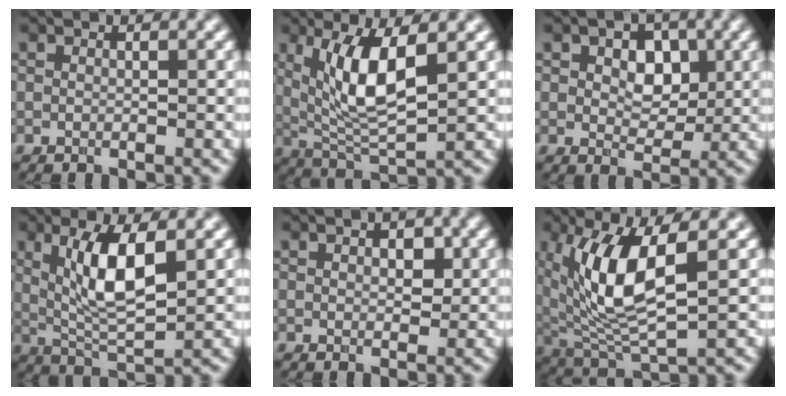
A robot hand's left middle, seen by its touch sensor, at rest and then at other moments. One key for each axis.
{"total": 6.2, "fx": 1.7, "fy": 1.9, "fz": 5.7, "tx": -0.122, "ty": -0.011, "tz": 0.049}
{"total": 3.3, "fx": 0.7, "fy": 2.2, "fz": 2.3, "tx": -0.044, "ty": 0.002, "tz": 0.015}
{"total": 5.7, "fx": 1.3, "fy": 1.5, "fz": 5.4, "tx": -0.108, "ty": -0.004, "tz": 0.038}
{"total": 1.3, "fx": 0.4, "fy": 0.6, "fz": 1.1, "tx": -0.016, "ty": 0.001, "tz": 0.016}
{"total": 8.2, "fx": 1.9, "fy": 2.7, "fz": 7.5, "tx": -0.174, "ty": -0.008, "tz": 0.050}